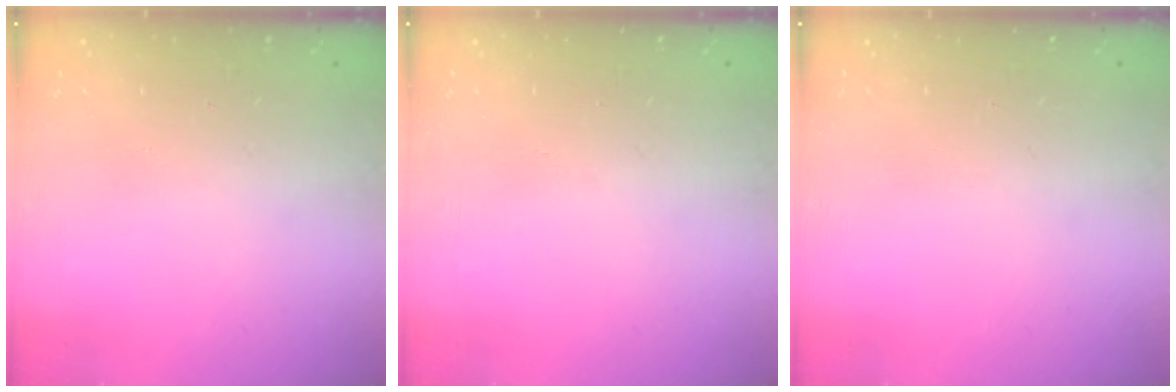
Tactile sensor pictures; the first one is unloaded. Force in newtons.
{"total": 0.0}
{"total": 0.0}